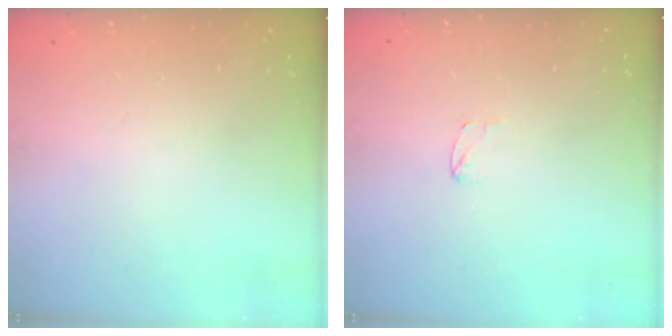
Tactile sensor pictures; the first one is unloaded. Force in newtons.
{"total": 3.7, "press": 3.7, "slide": 0.3}